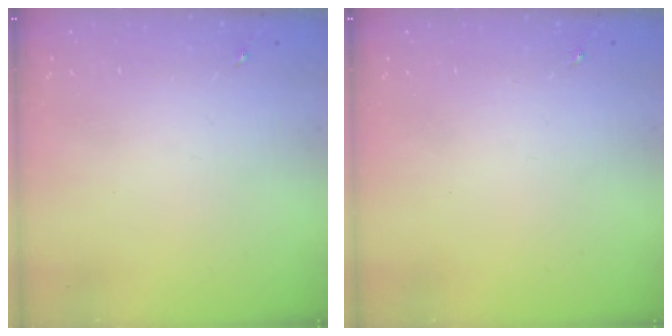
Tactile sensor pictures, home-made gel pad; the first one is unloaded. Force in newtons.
{"total": 0.0}